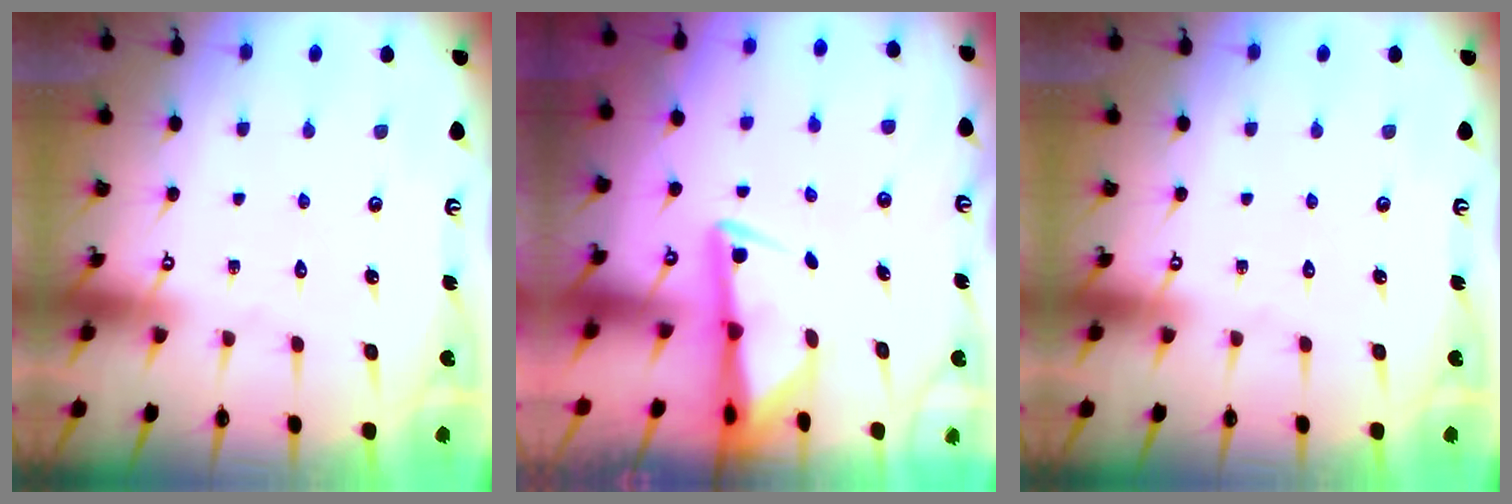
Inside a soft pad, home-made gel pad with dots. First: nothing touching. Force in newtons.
{"total": 2.9, "press": 2.9, "slide": 0.6}
{"total": 0.0}